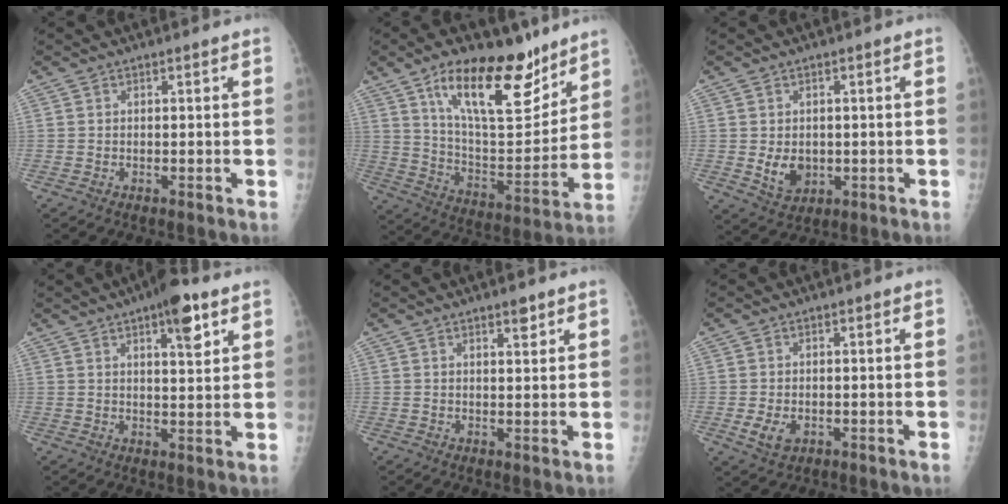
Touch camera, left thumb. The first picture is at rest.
{"total": 21.4, "force": [13.4, 8.8, 14.2], "torque": [-0.181, -0.075, 0.229]}
{"total": 5.1, "force": [-0.3, 4.0, 3.2], "torque": [-0.035, -0.008, 0.010]}
{"total": 8.4, "force": [4.6, 2.5, 6.5], "torque": [-0.080, -0.020, 0.064]}
{"total": 3.0, "force": [2.1, 0.8, 1.9], "torque": [-0.022, -0.014, 0.031]}
{"total": 3.5, "force": [-0.9, 2.4, 2.4], "torque": [-0.044, -0.004, -0.008]}